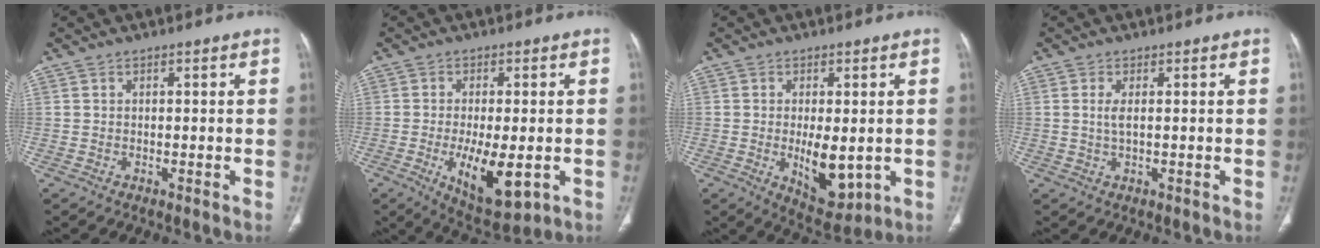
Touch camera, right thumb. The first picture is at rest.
{"total": 11.3, "force": [-2.9, 4.6, 9.8], "torque": [-0.151, -0.017, -0.034]}
{"total": 8.9, "force": [-1.2, 4.2, 7.7], "torque": [-0.099, -0.018, -0.004]}
{"total": 1.8, "force": [0.4, 0.5, 1.7], "torque": [-0.046, -0.004, 0.013]}